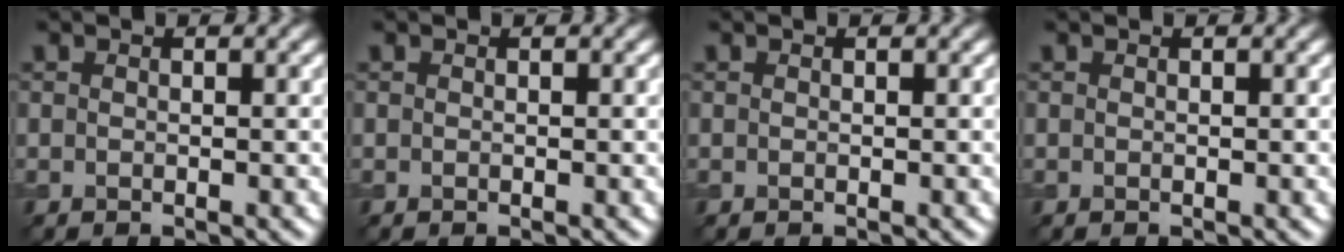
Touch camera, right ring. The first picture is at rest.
{"total": 0.0}
{"total": 0.0}
{"total": 0.0}